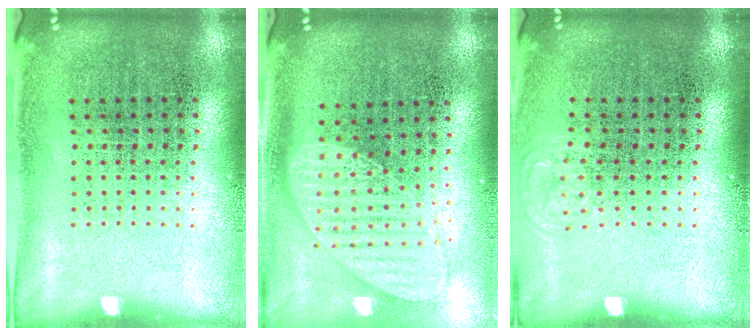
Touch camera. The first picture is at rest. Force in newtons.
{"total": 1.9, "press": 1.5, "slide": 1.1}
{"total": 0.5, "press": 0.5, "slide": 0.1}